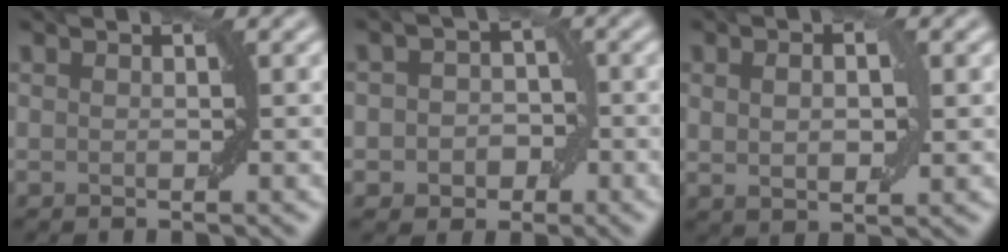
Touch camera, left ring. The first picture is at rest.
{"total": 3.6, "force": [-0.8, 3.2, 1.6], "torque": [0.009, 0.003, -0.025]}
{"total": 3.6, "force": [0.7, 1.7, 3.1], "torque": [-0.060, 0.001, 0.014]}